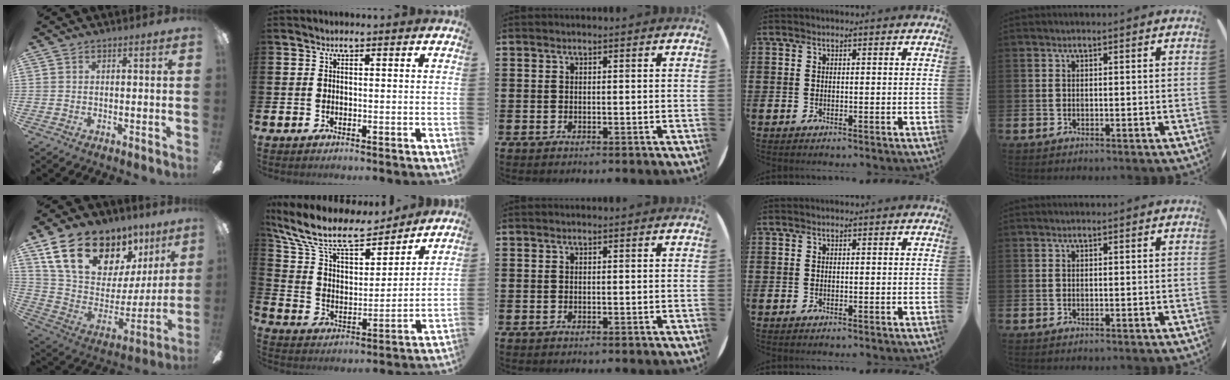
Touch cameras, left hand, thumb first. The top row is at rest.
{"thumb": {"total": 21.5, "force": [13.8, 12.2, 11.1], "torque": [-0.190, -0.082, 0.263]}, "index": {"total": 11.5, "force": [10.1, 3.2, 4.5], "torque": [-0.127, -0.065, 0.176]}}